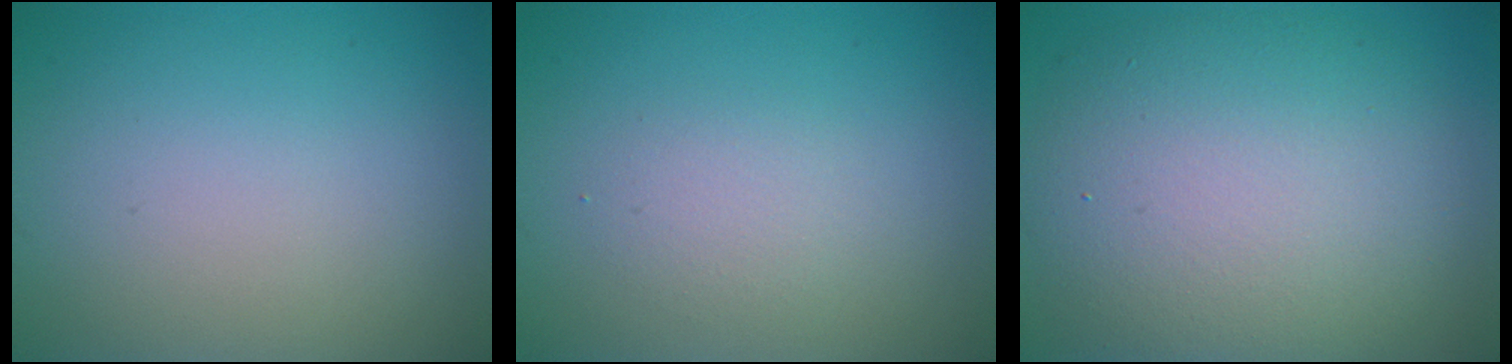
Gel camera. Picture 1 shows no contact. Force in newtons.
{"total": 1.7, "press": 1.7, "slide": 0.1}
{"total": 10.7, "press": 10.7, "slide": 0.7}